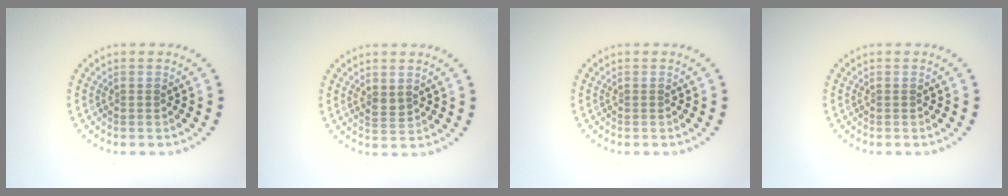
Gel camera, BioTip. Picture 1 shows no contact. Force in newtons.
{"total": 1.2, "press": 1.1, "slide": 0.4}
{"total": 0.0}
{"total": 0.0}